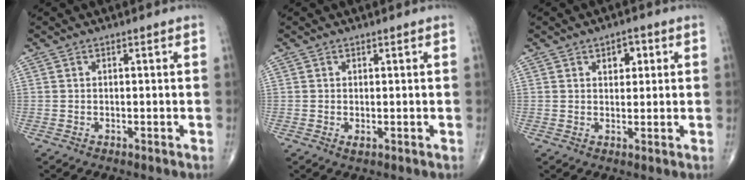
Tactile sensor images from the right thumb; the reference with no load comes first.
{"total": 0.8, "force": [-0.2, 0.4, 0.7], "torque": [-0.012, -0.004, -0.004]}
{"total": 3.6, "force": [1.5, 2.3, 2.4], "torque": [-0.014, -0.003, 0.017]}